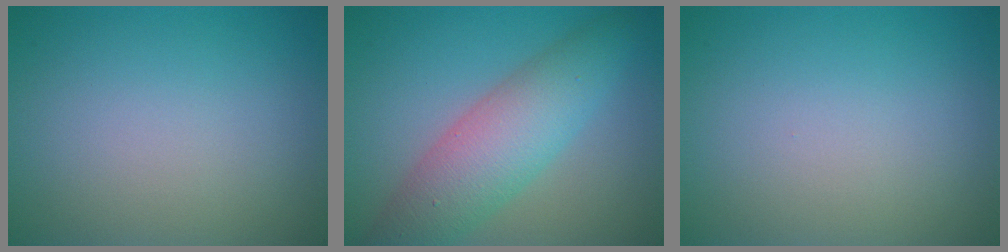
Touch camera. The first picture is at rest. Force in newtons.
{"total": 6.5, "press": 6.5, "slide": 0.2}
{"total": 0.0}